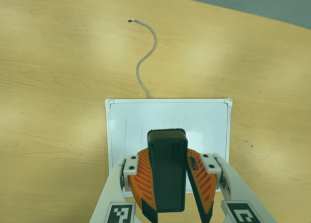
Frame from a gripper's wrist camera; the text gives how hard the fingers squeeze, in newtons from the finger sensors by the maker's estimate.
{"total": 10.6, "left": 10.1, "right": 11.0}